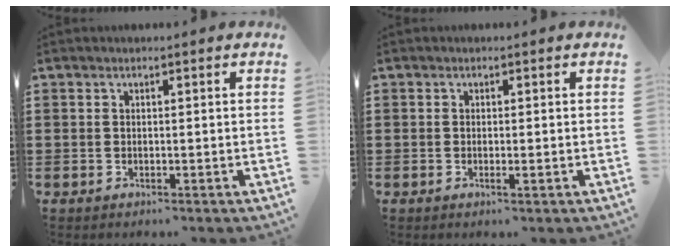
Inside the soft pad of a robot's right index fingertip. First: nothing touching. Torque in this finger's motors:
{"motor_torque": [-0.61, 0.73, 0.00, -0.01]}